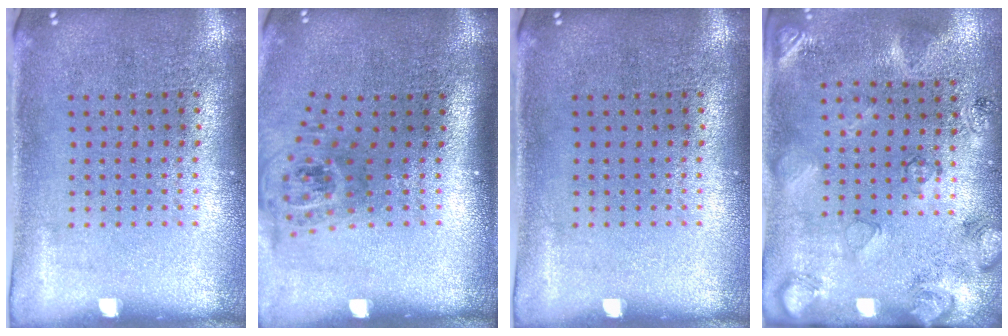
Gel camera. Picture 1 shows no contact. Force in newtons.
{"total": 1.8, "press": 1.3, "slide": 1.2}
{"total": 0.0}
{"total": 2.6, "press": 1.7, "slide": 2.0}